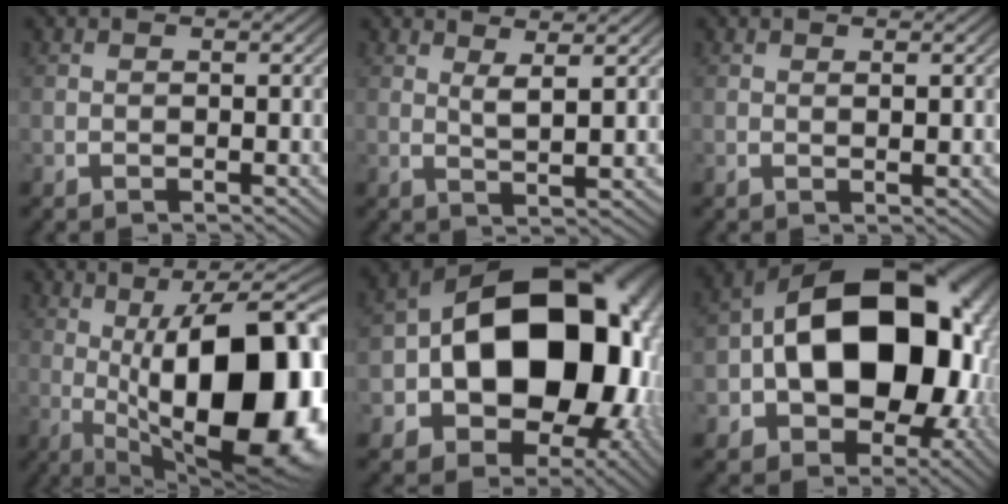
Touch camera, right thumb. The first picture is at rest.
{"total": 3.2, "force": [2.2, 0.6, 2.2], "torque": [-0.039, -0.004, 0.042]}
{"total": 0.8, "force": [0.5, 0.2, 0.6], "torque": [-0.010, -0.002, 0.012]}
{"total": 22.9, "force": [-2.6, 12.6, 19.0], "torque": [-0.290, -0.055, 0.000]}
{"total": 25.4, "force": [-1.6, 17.3, 18.6], "torque": [-0.323, -0.086, 0.007]}
{"total": 21.6, "force": [-0.8, 14.5, 16.0], "torque": [-0.281, -0.071, 0.021]}